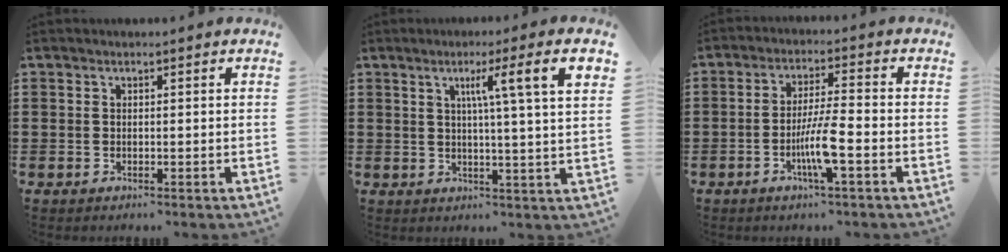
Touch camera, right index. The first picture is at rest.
{"total": 7.2, "force": [2.6, -0.6, 6.7], "torque": [-0.119, -0.009, 0.034]}
{"total": 6.6, "force": [-2.4, 0.4, 6.1], "torque": [-0.122, -0.012, -0.049]}